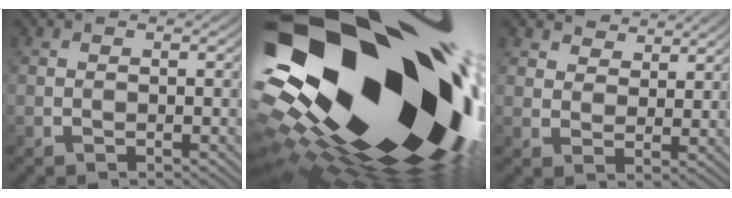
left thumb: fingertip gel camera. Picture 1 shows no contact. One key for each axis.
{"total": 21.9, "fx": -0.7, "fy": 13.5, "fz": 17.2, "tx": -0.287, "ty": -0.002, "tz": -0.059}
{"total": 4.5, "fx": 3.4, "fy": 2.7, "fz": 1.3, "tx": -0.034, "ty": -0.012, "tz": 0.062}